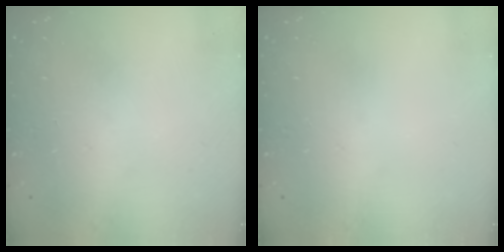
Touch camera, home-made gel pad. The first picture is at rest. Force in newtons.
{"total": 0.0}